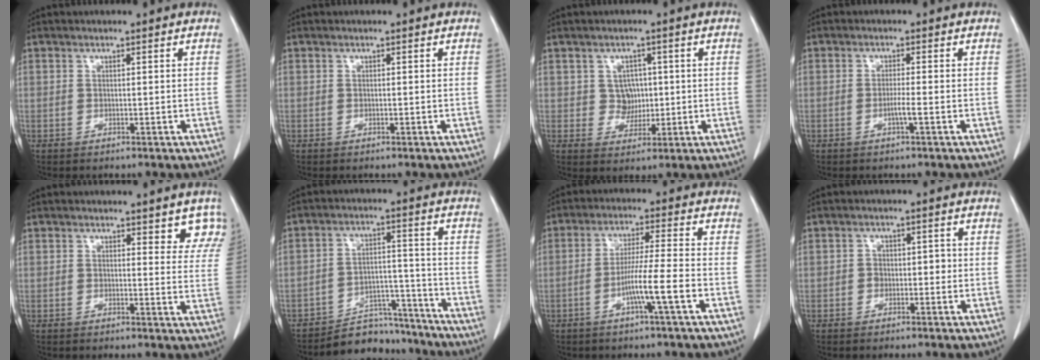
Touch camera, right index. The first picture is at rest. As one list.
[{"total": 0.0}, {"total": 3.2, "force": [0.4, 3.1, 0.8], "torque": [-0.006, 0.008, 0.010]}, {"total": 1.9, "force": [-0.7, -0.3, 1.7], "torque": [-0.032, -0.001, -0.015]}, {"total": 5.6, "force": [4.6, 2.0, 2.5], "torque": [-0.004, -0.014, 0.035]}, {"total": 9.9, "force": [-9.2, 3.7, 0.1], "torque": [0.021, 0.049, -0.140]}, {"total": 7.2, "force": [-2.8, -0.9, 6.6], "torque": [-0.122, -0.001, -0.055]}, {"total": 2.4, "force": [-0.5, 1.8, 1.4], "torque": [-0.014, 0.012, -0.009]}]